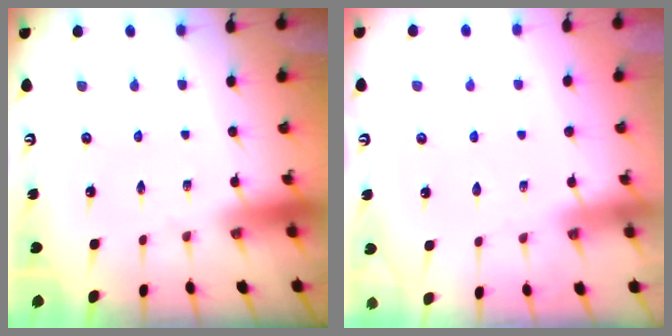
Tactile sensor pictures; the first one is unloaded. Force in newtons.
{"total": 5.0, "press": 4.9, "slide": 0.7}